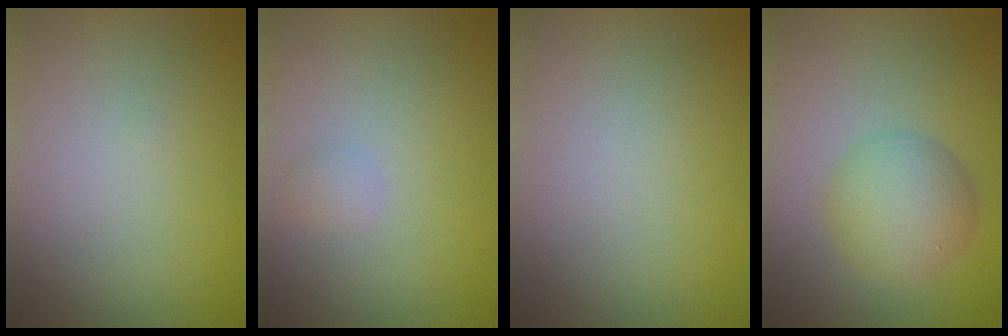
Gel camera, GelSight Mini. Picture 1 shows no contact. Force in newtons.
{"total": 0.8, "press": 0.8, "slide": 0.0}
{"total": 0.0}
{"total": 4.4, "press": 4.4, "slide": 0.1}